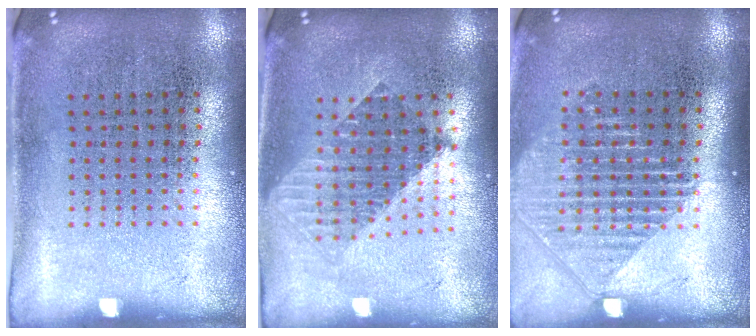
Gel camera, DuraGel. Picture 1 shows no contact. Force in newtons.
{"total": 1.7, "press": 1.4, "slide": 1.0}
{"total": 1.5, "press": 1.4, "slide": 0.6}